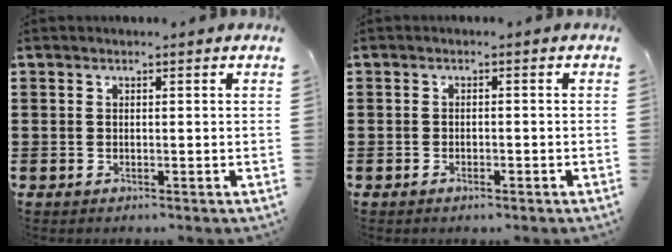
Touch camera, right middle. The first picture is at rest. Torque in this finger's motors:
{"motor_torque": [-0.04, 0.04, 0.05, -0.01]}